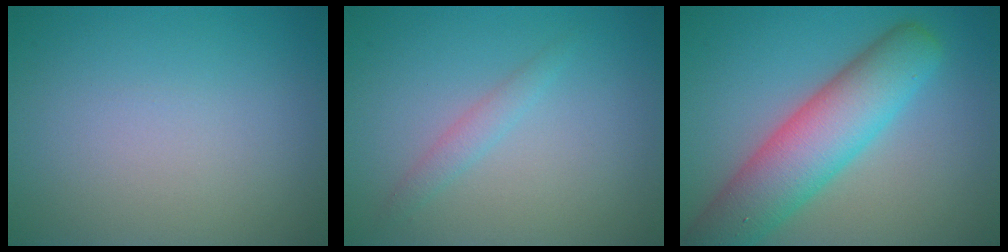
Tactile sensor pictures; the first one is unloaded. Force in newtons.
{"total": 1.3, "press": 1.3, "slide": 0.1}
{"total": 8.2, "press": 8.2, "slide": 0.6}